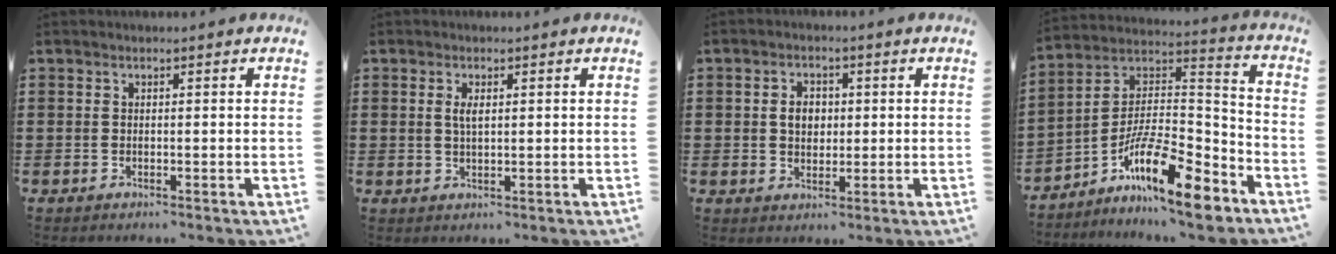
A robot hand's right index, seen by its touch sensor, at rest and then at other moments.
{"total": 2.1, "force": [0.5, 0.7, 2.0], "torque": [-0.040, 0.004, 0.007]}
{"total": 3.3, "force": [0.2, 2.5, 2.2], "torque": [-0.041, 0.007, 0.000]}
{"total": 13.7, "force": [-9.2, 3.2, 9.6], "torque": [-0.170, 0.012, -0.171]}